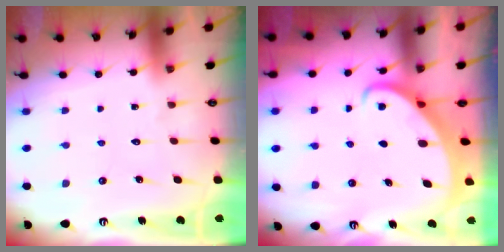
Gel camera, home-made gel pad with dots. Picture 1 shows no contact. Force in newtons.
{"total": 2.6, "press": 2.6, "slide": 0.3}